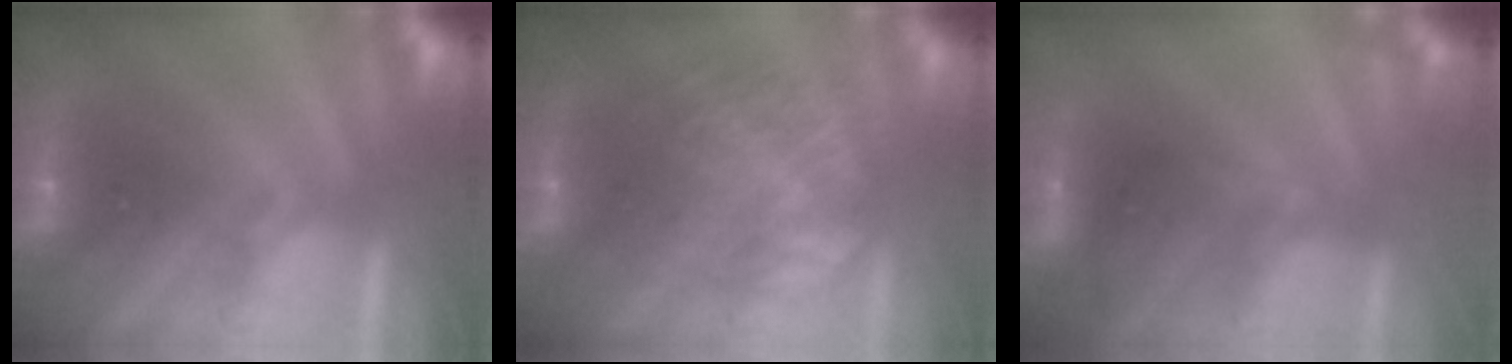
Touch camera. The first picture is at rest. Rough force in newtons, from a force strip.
{"total": 6.9}
{"total": 4.8}